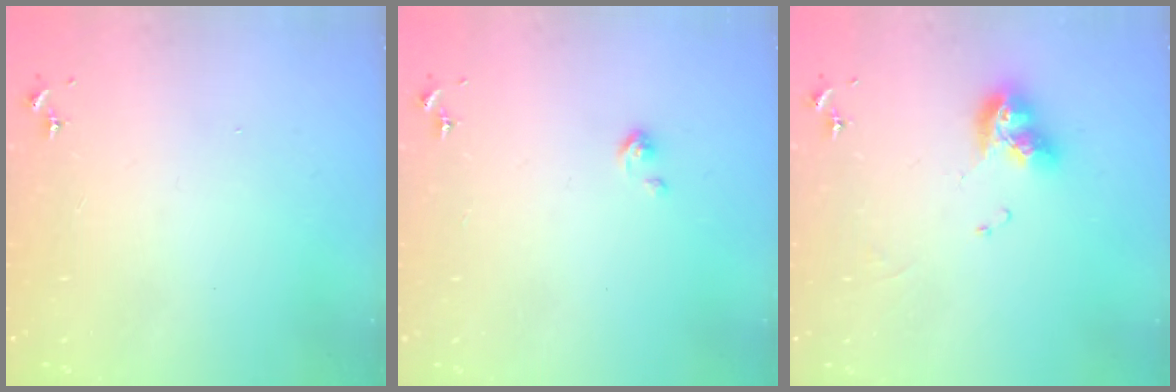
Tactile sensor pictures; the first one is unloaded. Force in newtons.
{"total": 3.0, "press": 3.0, "slide": 0.3}
{"total": 11.4, "press": 11.4, "slide": 0.9}